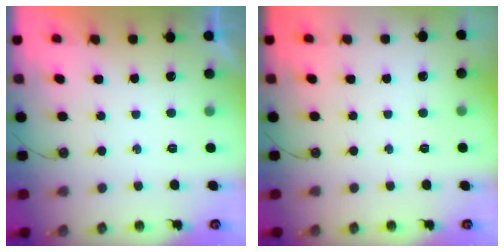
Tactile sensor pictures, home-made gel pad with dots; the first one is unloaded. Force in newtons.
{"total": 0.0}